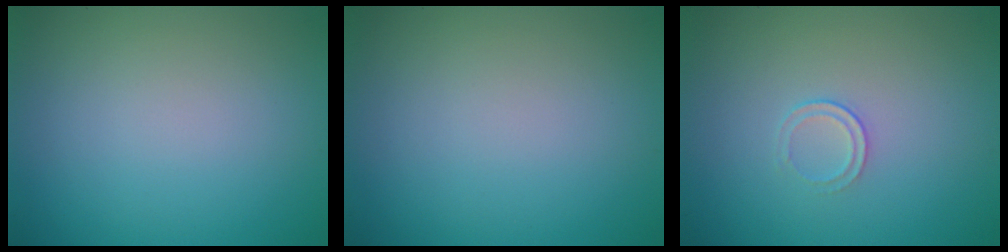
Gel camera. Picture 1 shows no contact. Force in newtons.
{"total": 0.0}
{"total": 1.0, "press": 0.5, "slide": 0.9}